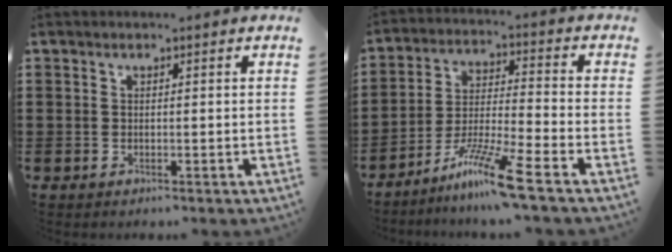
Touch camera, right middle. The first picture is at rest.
{"total": 9.6, "force": [-7.1, -0.1, 6.4], "torque": [-0.128, -0.008, -0.138]}